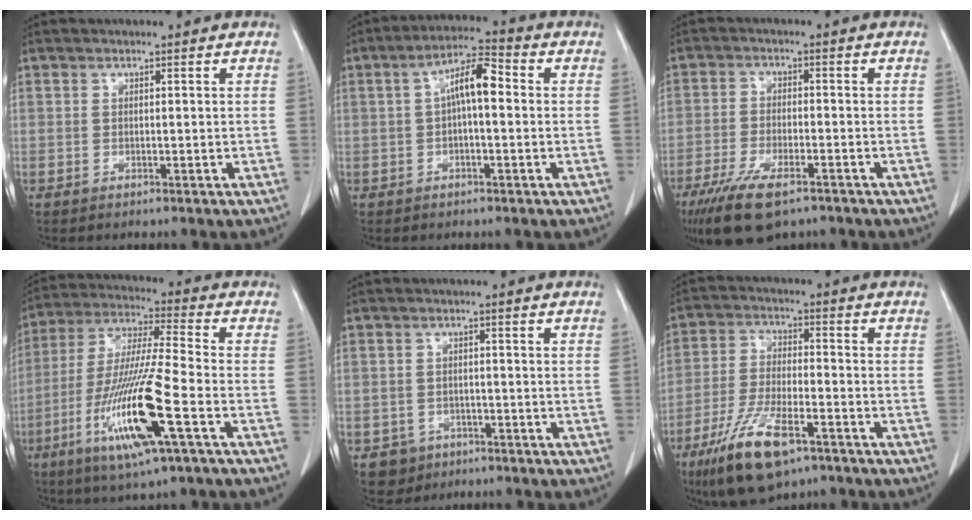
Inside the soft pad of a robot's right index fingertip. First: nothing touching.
{"total": 6.8, "force": [0.6, 1.9, 6.5], "torque": [-0.119, 0.028, 0.006]}
{"total": 10.4, "force": [-7.1, 3.2, 7.0], "torque": [-0.127, -0.019, -0.119]}
{"total": 16.6, "force": [-6.3, 0.5, 15.4], "torque": [-0.315, -0.022, -0.119]}
{"total": 3.8, "force": [-2.0, 3.2, 0.2], "torque": [0.002, 0.011, -0.027]}
{"total": 12.8, "force": [-7.7, 3.8, 9.4], "torque": [-0.189, -0.018, -0.134]}